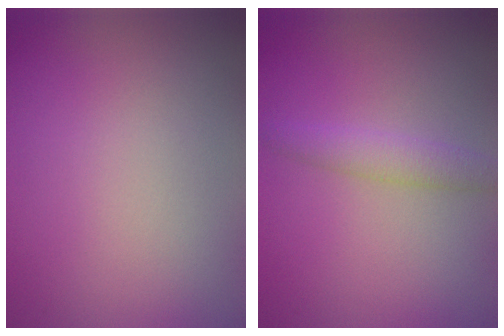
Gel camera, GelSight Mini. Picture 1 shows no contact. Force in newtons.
{"total": 2.0, "press": 2.0, "slide": 0.0}